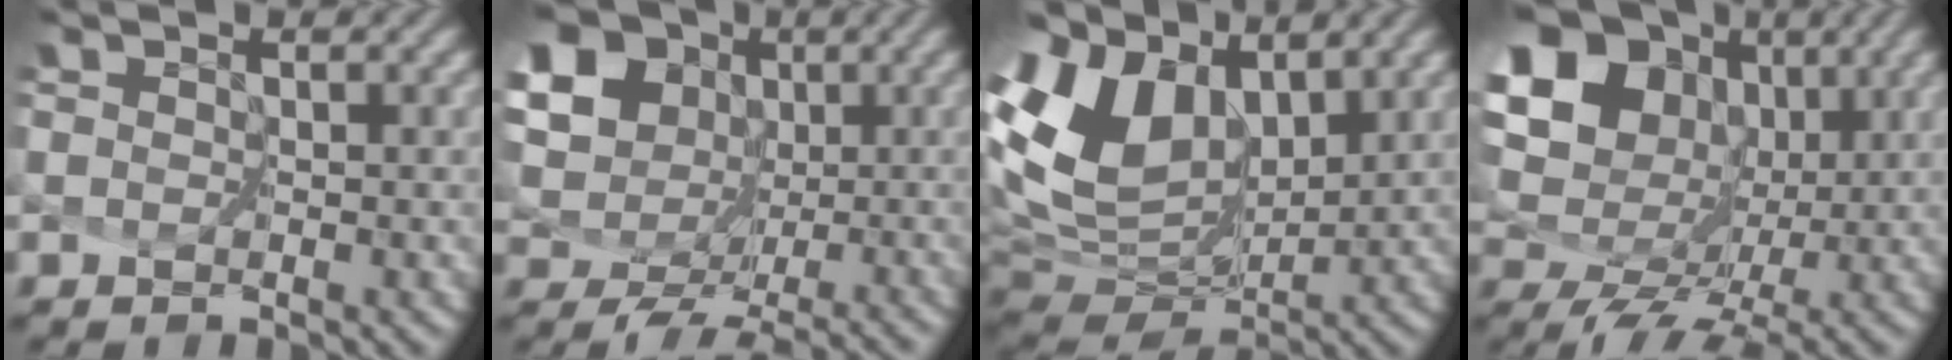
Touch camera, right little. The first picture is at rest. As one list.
[{"total": 14.2, "force": [2.2, 12.3, 6.7], "torque": [-0.162, 0.027, 0.040]}, {"total": 8.6, "force": [3.9, 5.3, 5.6], "torque": [-0.142, 0.010, 0.087]}, {"total": 13.9, "force": [4.1, 9.9, 8.8], "torque": [-0.176, 0.028, 0.090]}]